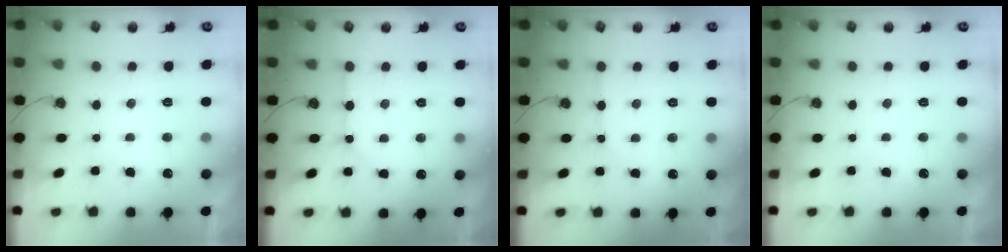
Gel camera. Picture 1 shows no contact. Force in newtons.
{"total": 1.7, "press": 1.7, "slide": 0.3}
{"total": 2.9, "press": 2.8, "slide": 0.5}
{"total": 0.0}